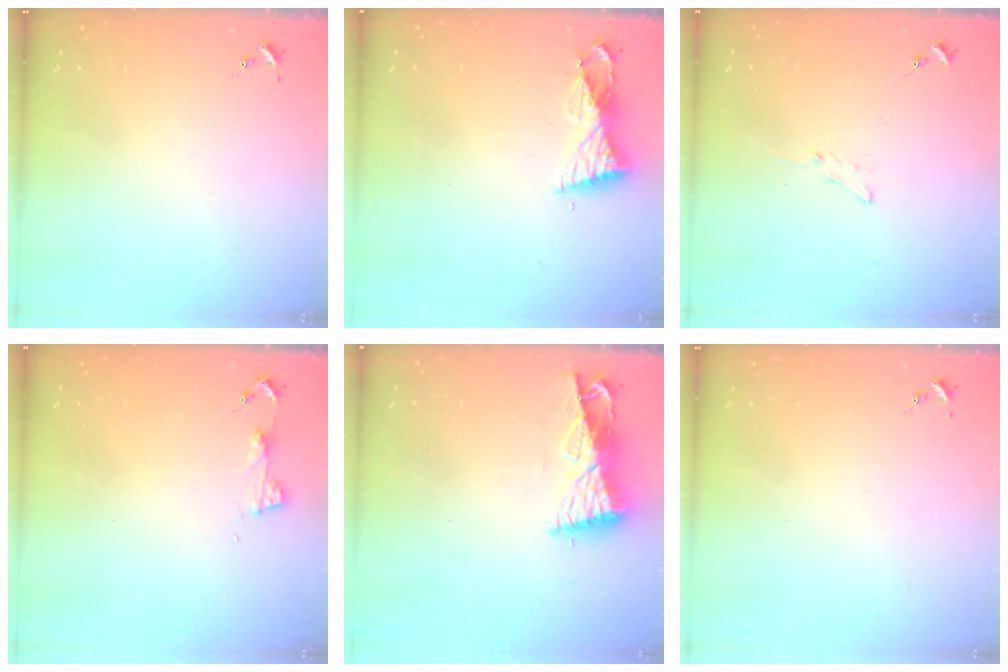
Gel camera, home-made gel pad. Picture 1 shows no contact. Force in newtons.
{"total": 7.4, "press": 7.3, "slide": 0.9}
{"total": 3.8, "press": 3.7, "slide": 0.4}
{"total": 4.4, "press": 4.4, "slide": 0.5}
{"total": 9.2, "press": 9.2, "slide": 1.1}
{"total": 0.0}